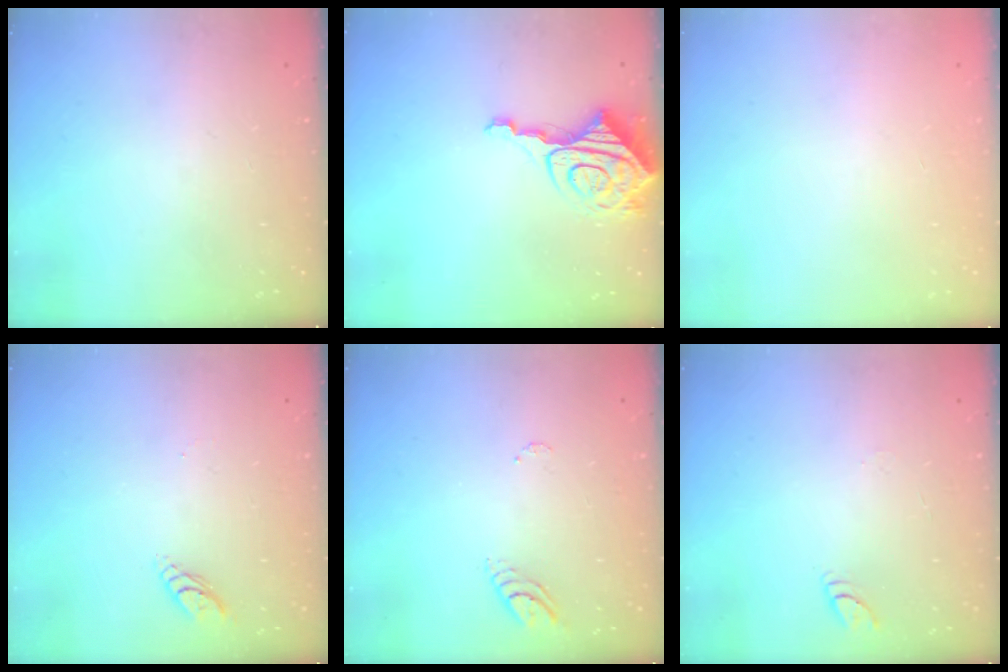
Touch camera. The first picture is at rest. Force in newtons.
{"total": 11.3, "press": 11.3, "slide": 1.1}
{"total": 0.0}
{"total": 4.4, "press": 4.4, "slide": 0.6}
{"total": 3.7, "press": 3.6, "slide": 0.4}
{"total": 5.1, "press": 5.0, "slide": 0.5}